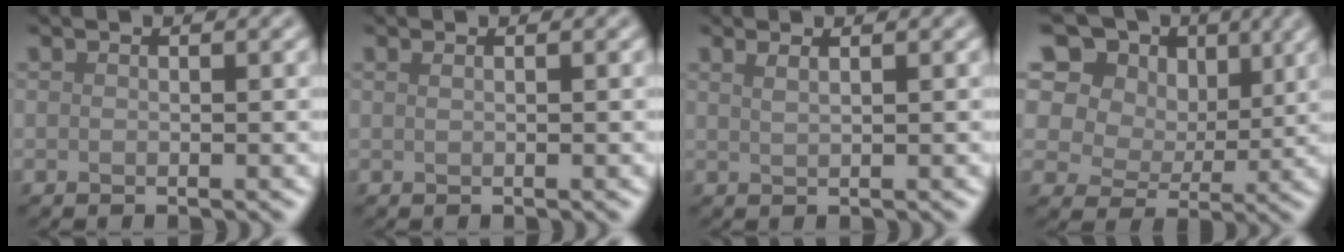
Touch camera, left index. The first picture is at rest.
{"total": 0.8, "force": [0.4, 0.4, 0.5], "torque": [-0.005, 0.000, 0.003]}
{"total": 1.9, "force": [1.2, 0.8, 1.2], "torque": [-0.008, 0.001, 0.005]}
{"total": 16.6, "force": [9.1, 11.4, 8.0], "torque": [-0.195, 0.045, 0.182]}